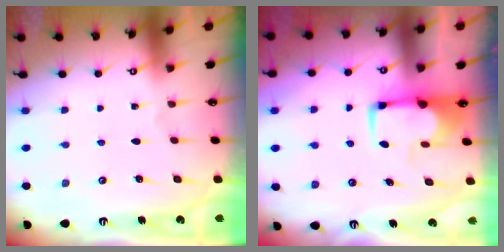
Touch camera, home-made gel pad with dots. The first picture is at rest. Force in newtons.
{"total": 2.4, "press": 2.3, "slide": 0.5}